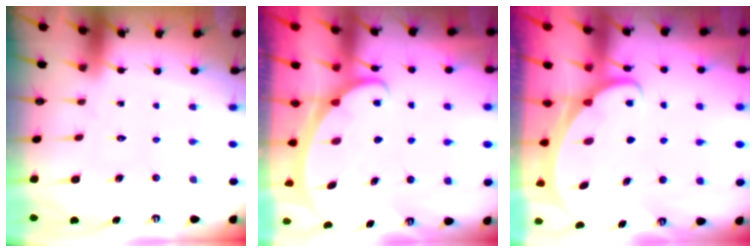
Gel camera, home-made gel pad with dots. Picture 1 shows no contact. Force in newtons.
{"total": 2.4, "press": 2.4, "slide": 0.3}
{"total": 2.0, "press": 2.0, "slide": 0.3}